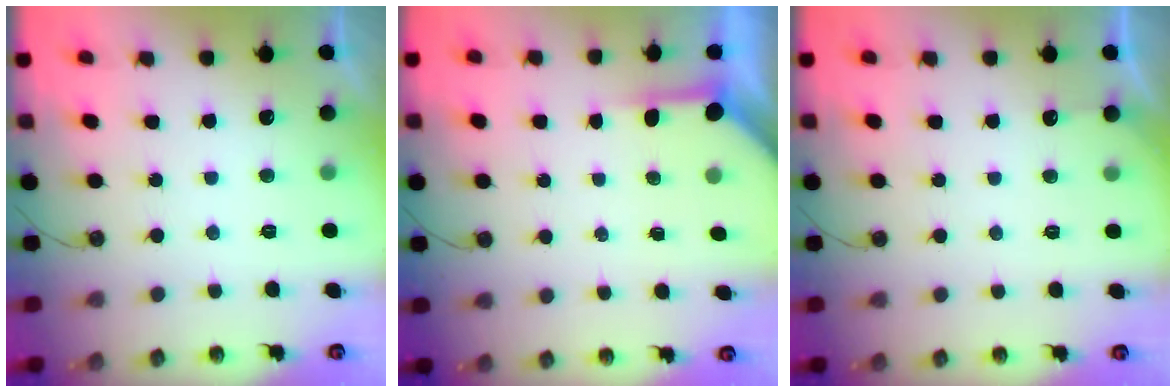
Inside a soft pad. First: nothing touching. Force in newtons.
{"total": 3.9, "press": 3.9, "slide": 0.4}
{"total": 2.3, "press": 2.3, "slide": 0.3}